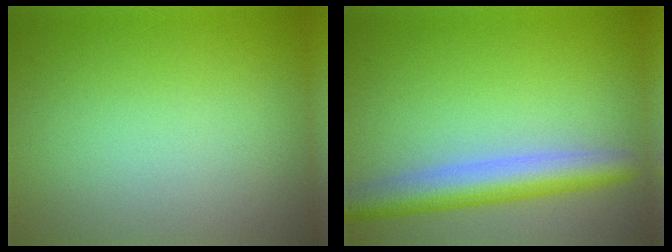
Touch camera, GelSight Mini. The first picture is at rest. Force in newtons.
{"total": 4.7, "press": 4.7, "slide": 0.2}